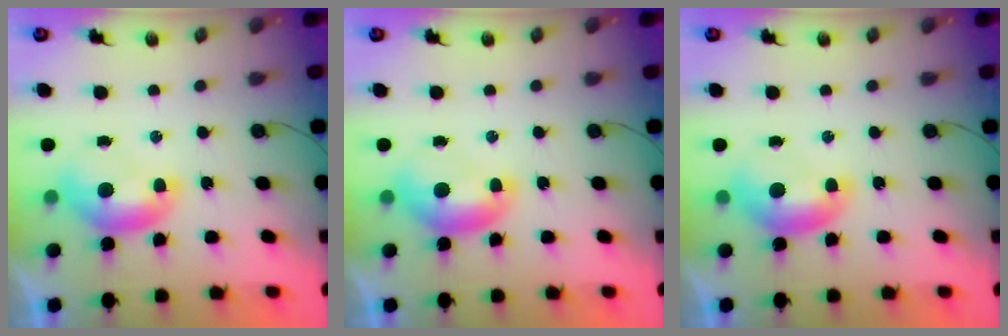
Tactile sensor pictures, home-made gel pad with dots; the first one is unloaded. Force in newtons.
{"total": 0.0}
{"total": 0.0}